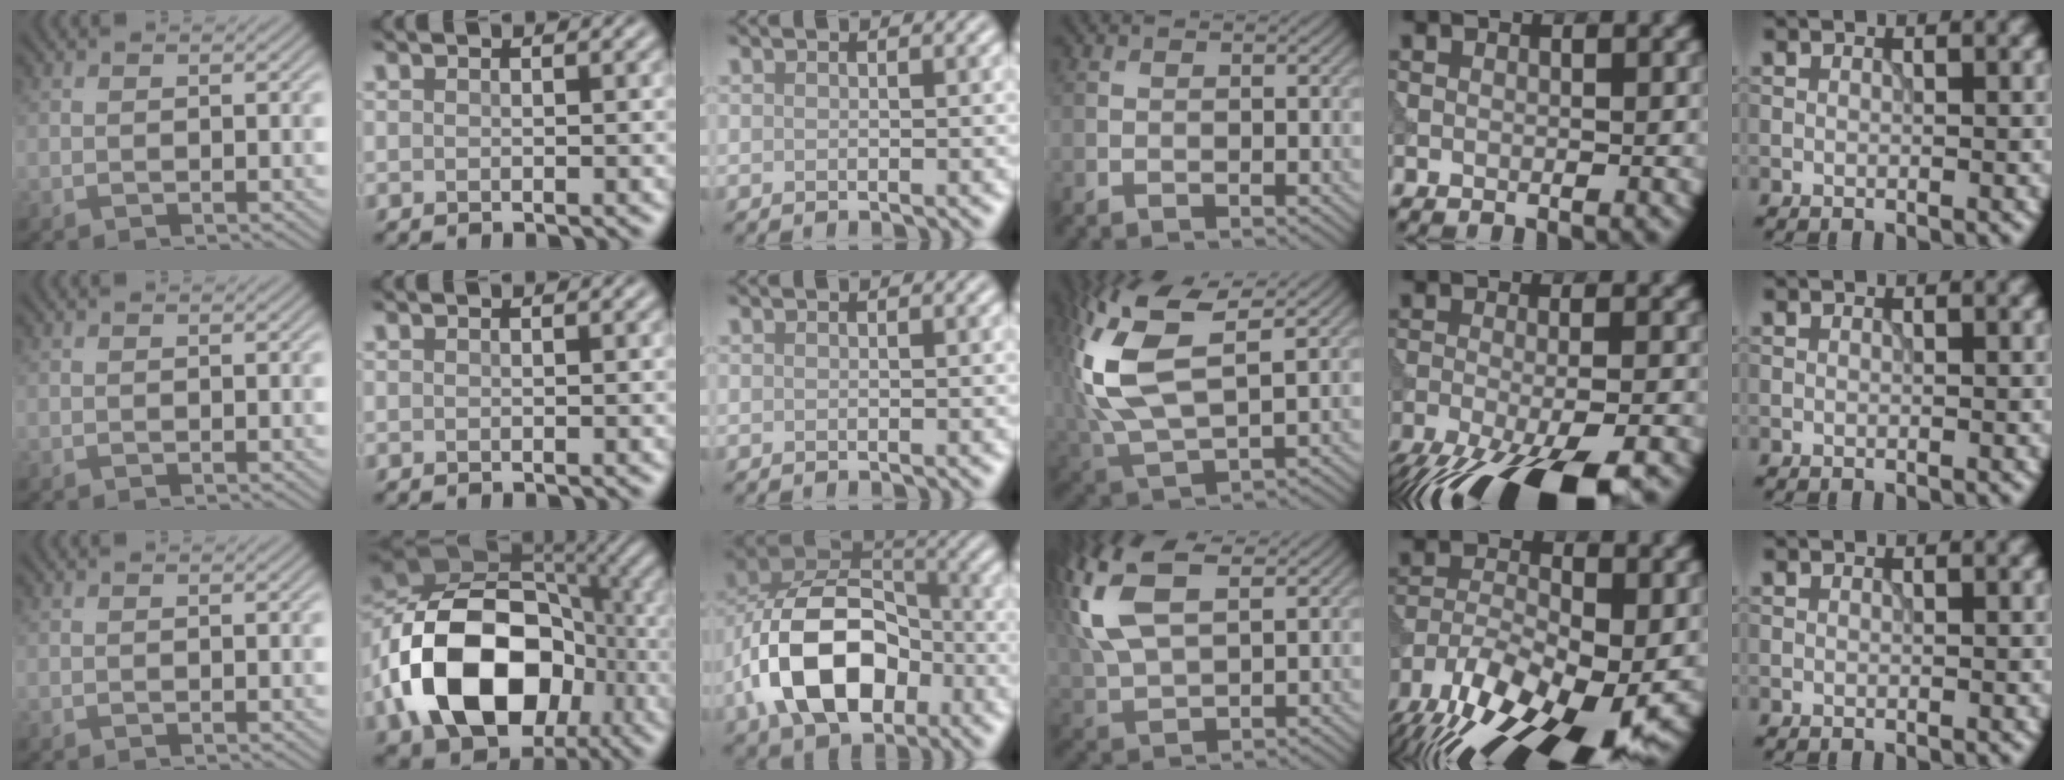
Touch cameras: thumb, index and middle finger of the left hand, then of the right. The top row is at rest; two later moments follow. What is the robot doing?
{"motion": "insert", "object": "power adapter"}